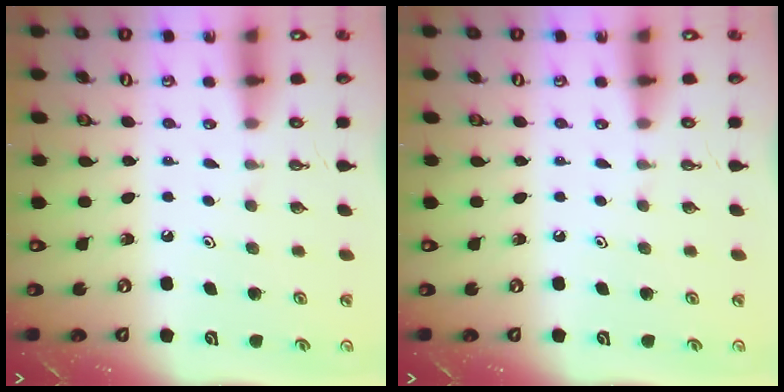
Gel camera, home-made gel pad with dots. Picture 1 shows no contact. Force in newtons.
{"total": 0.0}